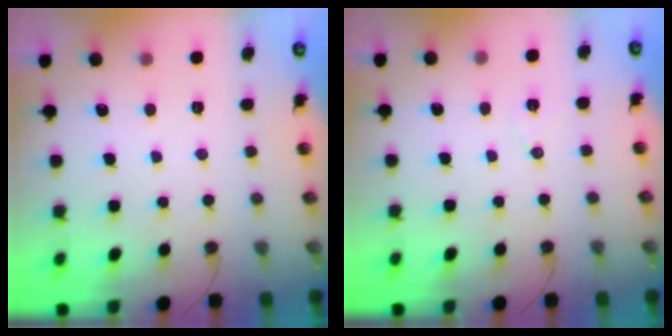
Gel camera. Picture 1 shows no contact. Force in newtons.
{"total": 5.8, "press": 3.8, "slide": 4.4}